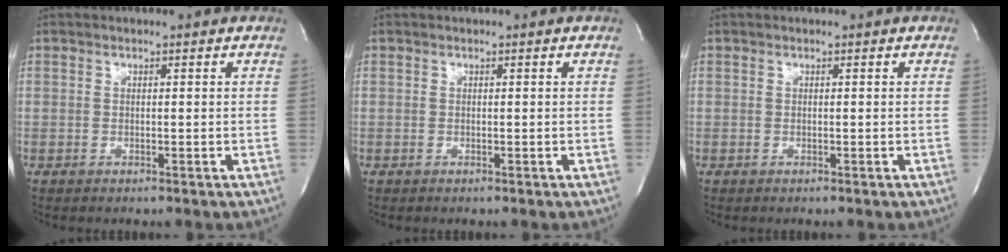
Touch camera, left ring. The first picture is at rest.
{"total": 0.0}
{"total": 0.0}